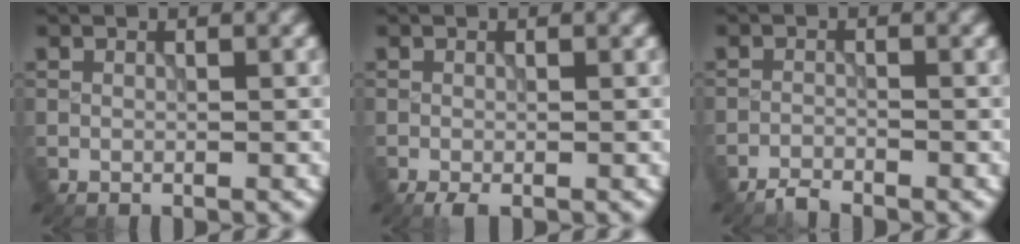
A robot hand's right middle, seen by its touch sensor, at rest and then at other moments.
{"total": 0.9, "force": [-0.5, 0.2, 0.7], "torque": [-0.013, -0.004, -0.009]}
{"total": 1.5, "force": [-1.4, 0.2, 0.2], "torque": [-0.004, 0.000, -0.033]}